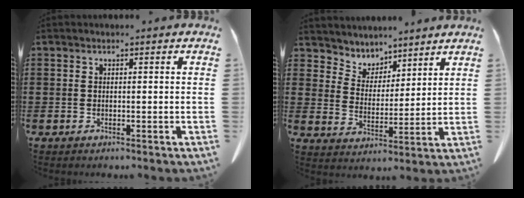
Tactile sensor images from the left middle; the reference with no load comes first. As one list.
[{"total": 4.5, "force": [4.1, 1.9, -0.7], "torque": [-0.016, -0.027, 0.070]}]